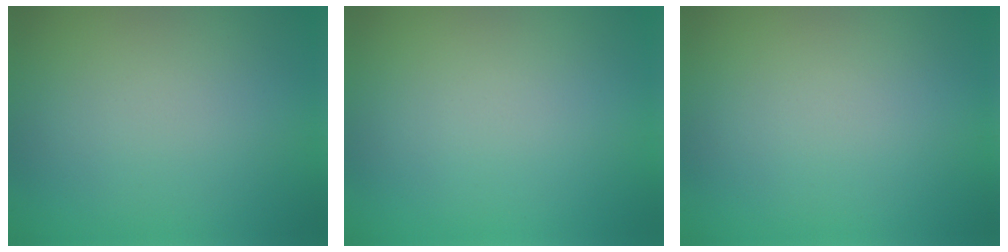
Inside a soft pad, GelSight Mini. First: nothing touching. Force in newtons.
{"total": 0.0}
{"total": 0.0}